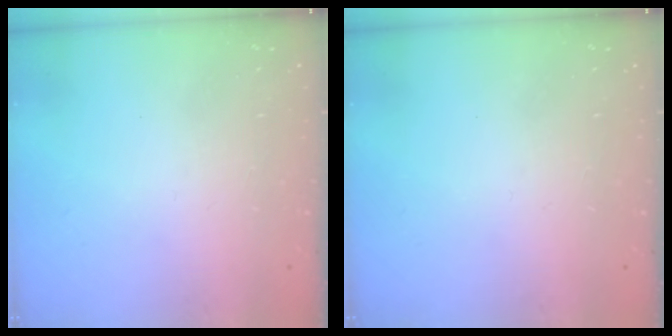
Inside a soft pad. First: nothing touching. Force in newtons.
{"total": 0.0}